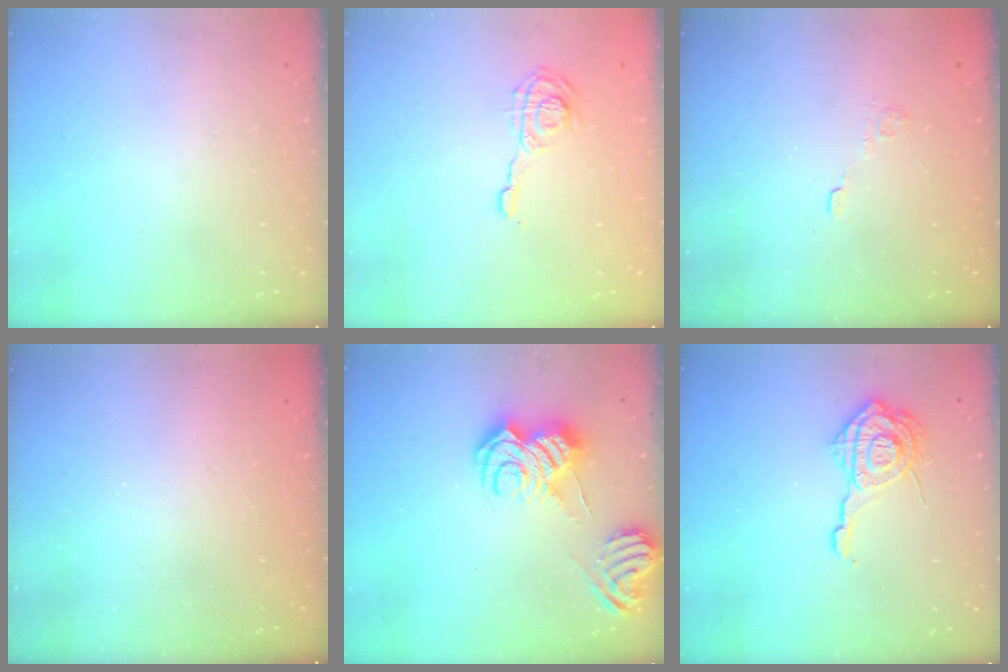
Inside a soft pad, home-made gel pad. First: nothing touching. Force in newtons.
{"total": 7.4, "press": 7.4, "slide": 0.3}
{"total": 2.1, "press": 1.6, "slide": 1.4}
{"total": 2.5, "press": 2.4, "slide": 0.8}
{"total": 12.1, "press": 12.0, "slide": 1.2}
{"total": 14.4, "press": 14.3, "slide": 1.3}